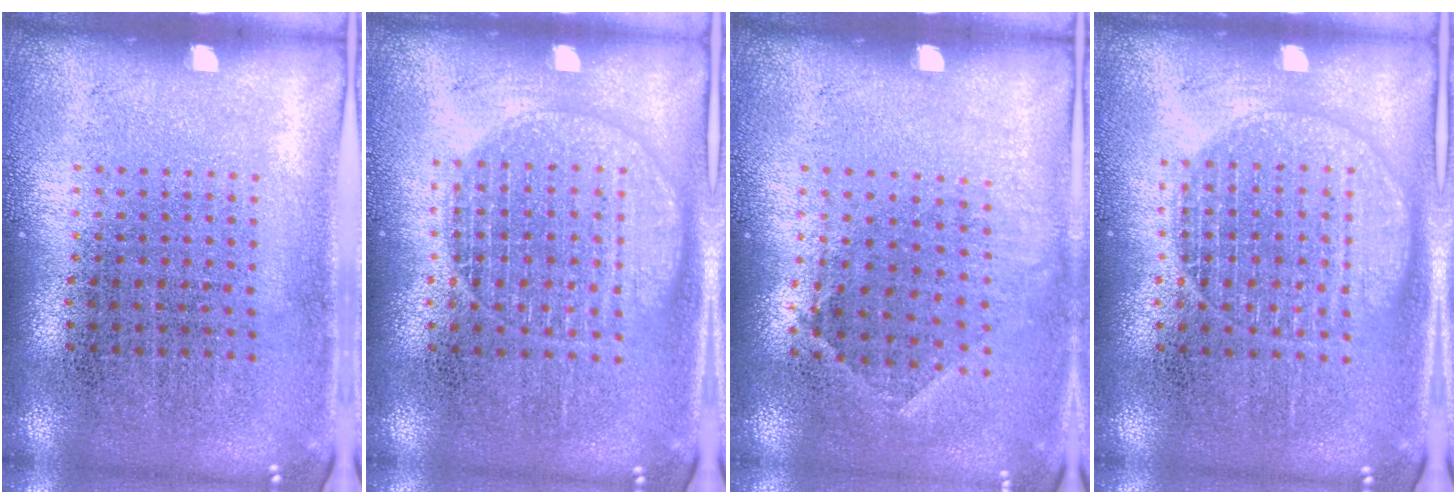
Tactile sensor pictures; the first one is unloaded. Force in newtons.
{"total": 1.4, "press": 1.4, "slide": 0.2}
{"total": 0.9, "press": 0.6, "slide": 0.6}
{"total": 1.4, "press": 1.4, "slide": 0.2}